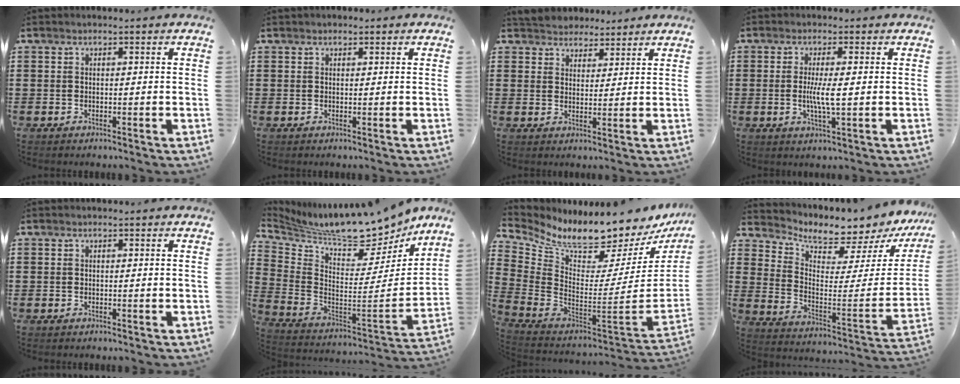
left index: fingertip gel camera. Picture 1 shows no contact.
{"total": 0.7, "force": [0.5, 0.4, 0.2], "torque": [-0.005, 0.005, 0.008]}
{"total": 3.4, "force": [3.0, 1.6, -0.5], "torque": [-0.006, -0.002, 0.056]}
{"total": 4.5, "force": [0.0, 0.5, 4.4], "torque": [-0.086, -0.006, -0.005]}
{"total": 0.0}
{"total": 10.3, "force": [9.8, 1.2, 3.0], "torque": [-0.080, -0.089, 0.155]}
{"total": 7.4, "force": [6.7, 1.0, 2.9], "torque": [-0.087, -0.072, 0.104]}
{"total": 4.7, "force": [4.5, 1.1, 0.7], "torque": [-0.030, -0.059, 0.070]}